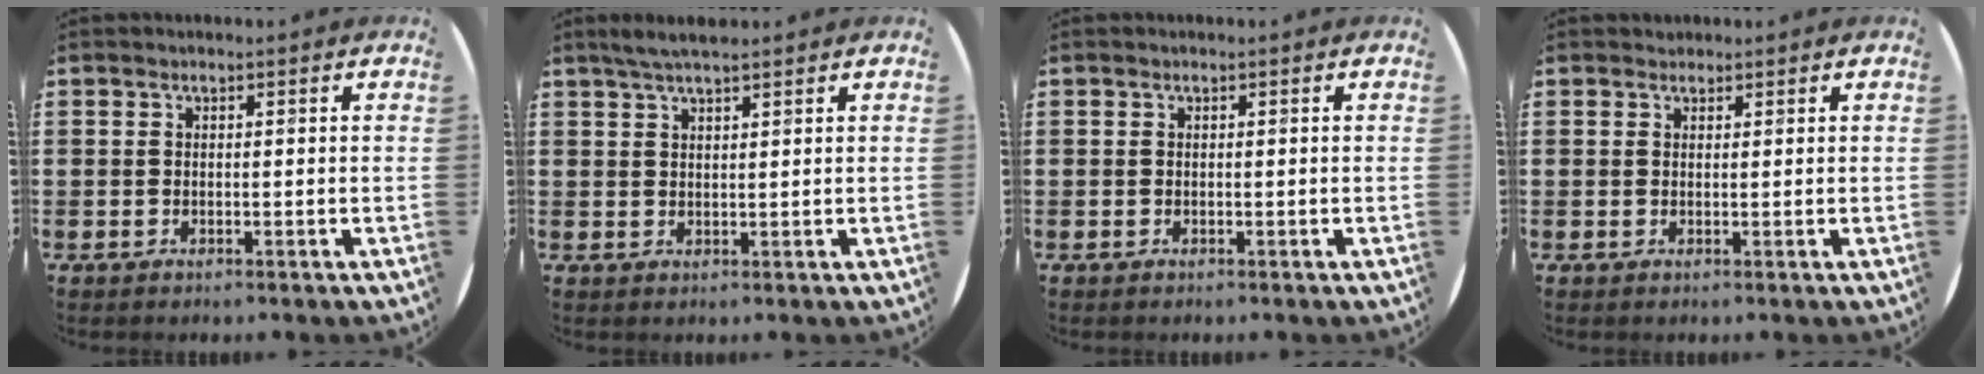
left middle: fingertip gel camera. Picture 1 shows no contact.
{"total": 2.7, "force": [2.2, 0.3, 1.5], "torque": [-0.031, 0.006, 0.040]}
{"total": 0.0}
{"total": 0.7, "force": [0.6, 0.2, -0.1], "torque": [0.003, 0.004, 0.012]}